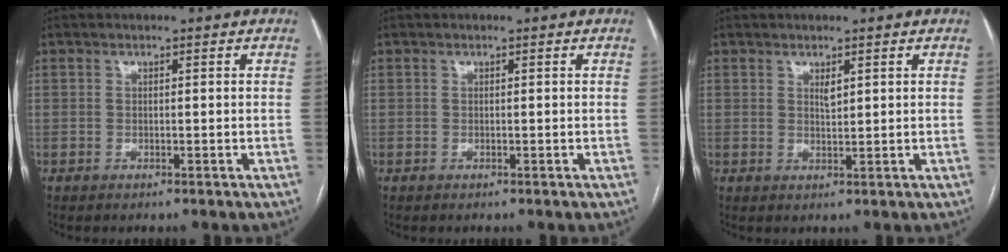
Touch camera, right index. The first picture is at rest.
{"total": 0.0}
{"total": 1.3, "force": [0.7, 0.5, 1.0], "torque": [-0.020, -0.003, 0.016]}